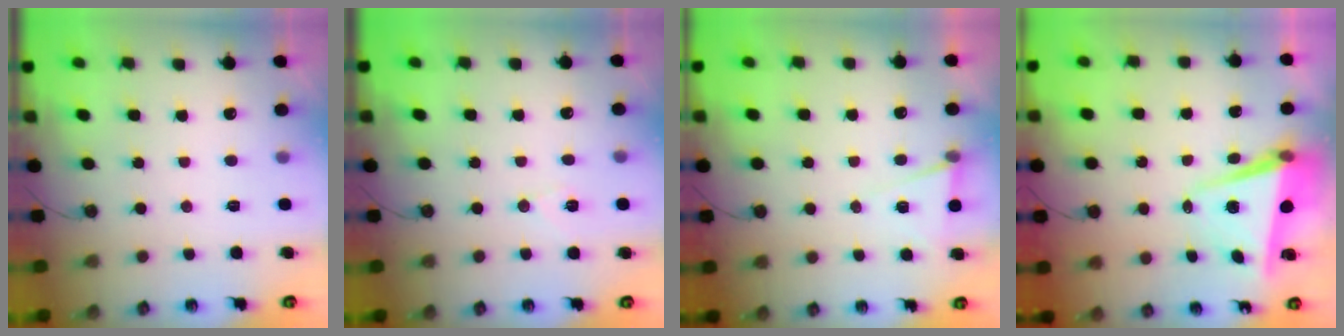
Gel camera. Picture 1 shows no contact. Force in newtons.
{"total": 6.1, "press": 5.3, "slide": 2.9}
{"total": 6.2, "press": 4.2, "slide": 4.5}
{"total": 5.9, "press": 5.7, "slide": 1.5}